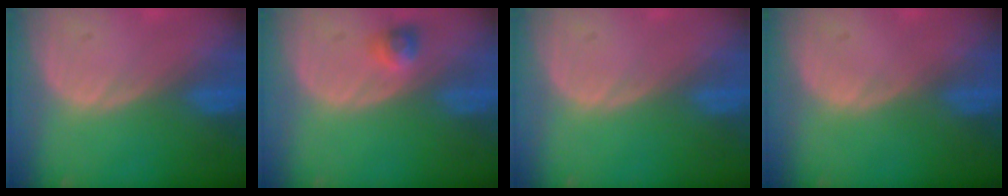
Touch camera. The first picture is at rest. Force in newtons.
{"total": 2.3, "press": 2.2, "slide": 0.7}
{"total": 0.0}
{"total": 0.0}